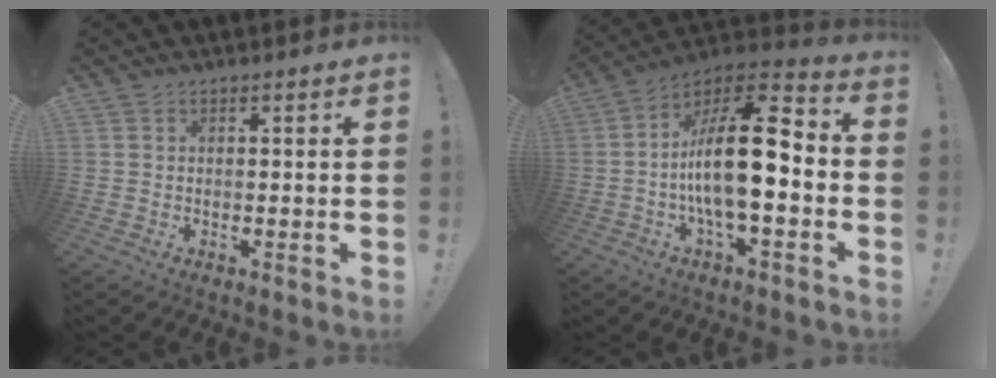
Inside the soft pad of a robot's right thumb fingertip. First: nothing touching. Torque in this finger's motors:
{"motor_torque": [2.29, 2.72, 1.58, -1.18, 0.64]}